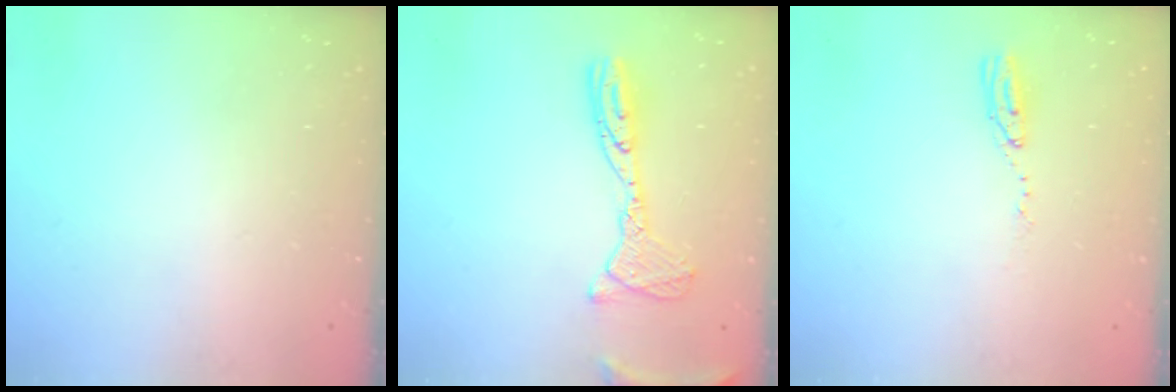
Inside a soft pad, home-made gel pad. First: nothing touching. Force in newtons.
{"total": 13.7, "press": 13.7, "slide": 1.3}
{"total": 4.3, "press": 4.3, "slide": 0.4}